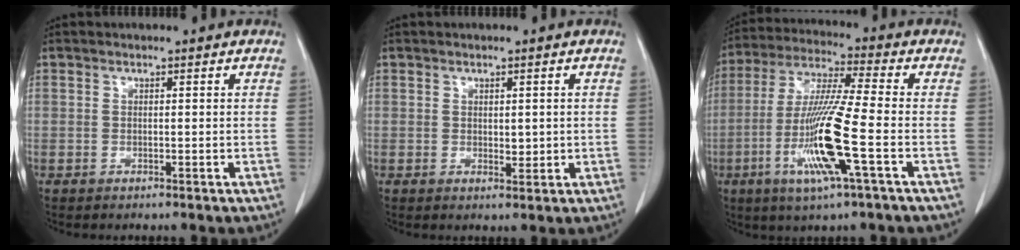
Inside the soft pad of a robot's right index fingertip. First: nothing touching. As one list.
[{"total": 1.9, "force": [0.3, 1.1, 1.6], "torque": [-0.019, -0.003, 0.011]}, {"total": 13.9, "force": [-4.2, -0.2, 13.3], "torque": [-0.274, -0.015, -0.083]}]